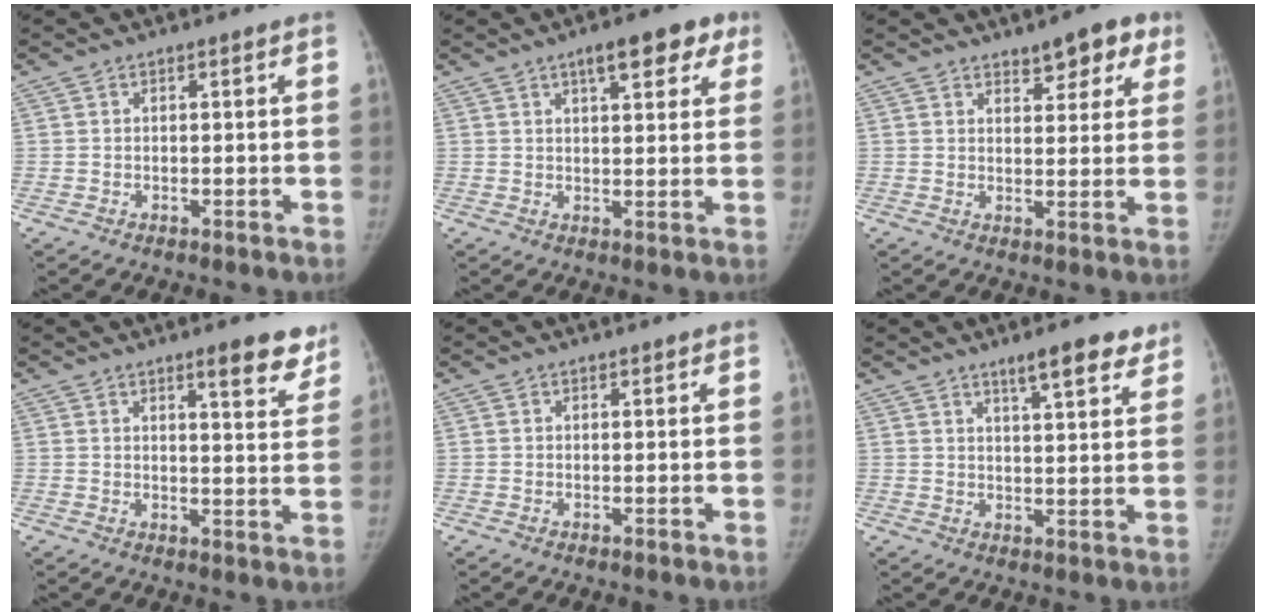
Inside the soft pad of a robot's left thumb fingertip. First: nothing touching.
{"total": 8.9, "force": [5.1, 3.5, 6.4], "torque": [-0.056, -0.011, 0.065]}
{"total": 7.1, "force": [4.6, 3.4, 4.2], "torque": [-0.016, -0.020, 0.058]}
{"total": 8.0, "force": [5.7, 2.0, 5.2], "torque": [-0.040, -0.035, 0.073]}
{"total": 0.6, "force": [0.5, 0.2, 0.2], "torque": [-0.004, -0.003, 0.007]}
{"total": 8.1, "force": [5.8, 1.9, 5.4], "torque": [-0.057, -0.030, 0.083]}